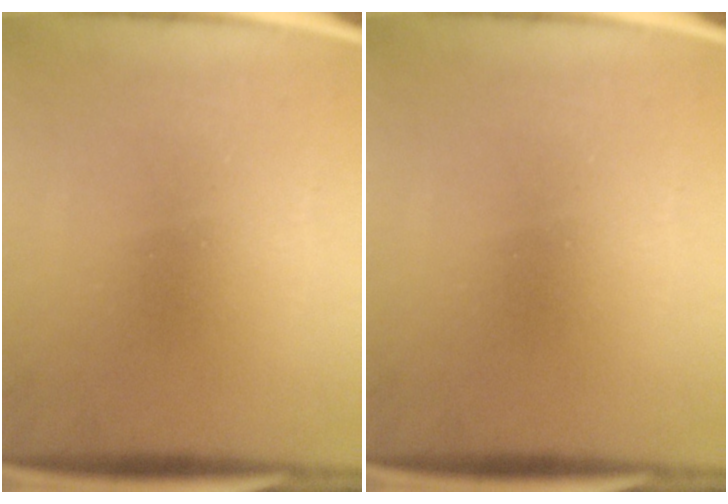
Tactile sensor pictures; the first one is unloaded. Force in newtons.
{"total": 0.0}